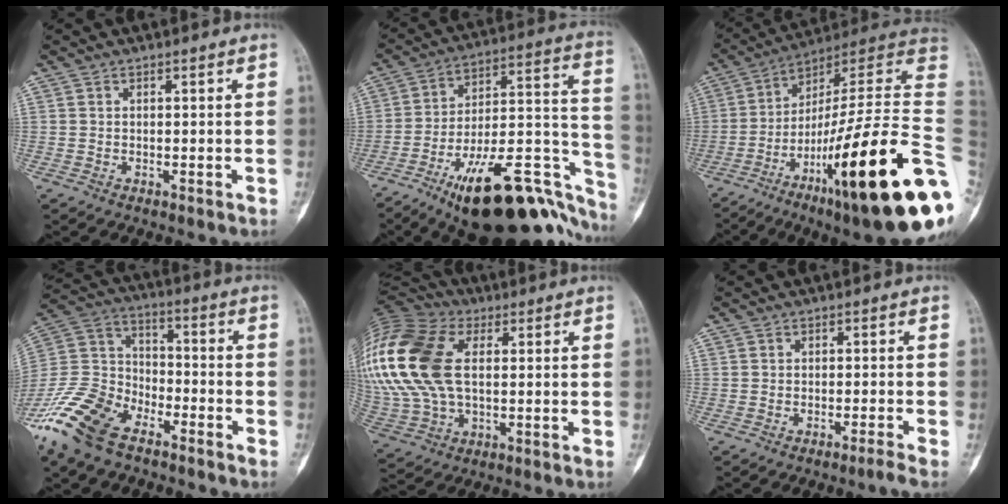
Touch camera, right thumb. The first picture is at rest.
{"total": 31.5, "force": [-16.3, 12.0, 24.1], "torque": [-0.253, 0.091, -0.241]}
{"total": 33.7, "force": [-8.7, 5.5, 32.1], "torque": [-0.399, 0.061, -0.141]}
{"total": 17.5, "force": [-11.6, 9.1, 9.4], "torque": [-0.197, 0.054, -0.228]}
{"total": 26.8, "force": [5.1, 16.3, 20.6], "torque": [-0.503, 0.022, 0.098]}
{"total": 1.7, "force": [-1.3, -0.8, 0.8], "torque": [-0.024, 0.012, -0.024]}